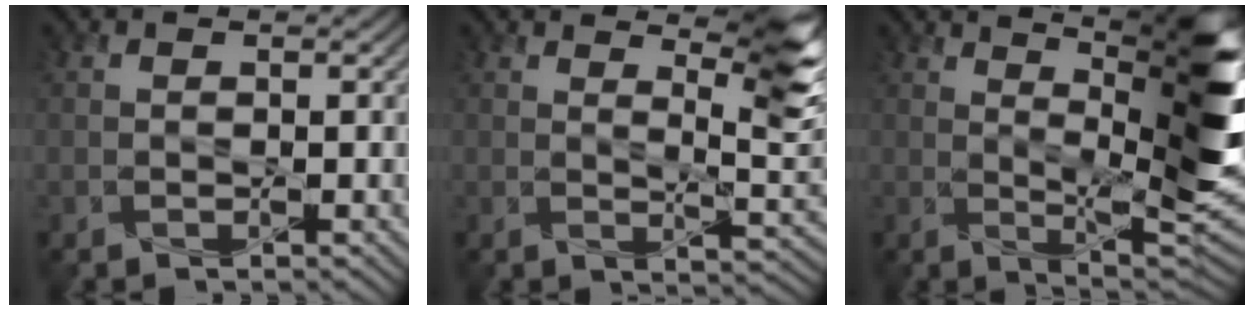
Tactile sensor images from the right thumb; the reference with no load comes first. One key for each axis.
{"total": 8.2, "fx": 5.1, "fy": 1.8, "fz": 6.2, "tx": -0.094, "ty": 0.001, "tz": 0.085}
{"total": 12.5, "fx": 5.0, "fy": 2.8, "fz": 11.1, "tx": -0.169, "ty": 0.002, "tz": 0.088}